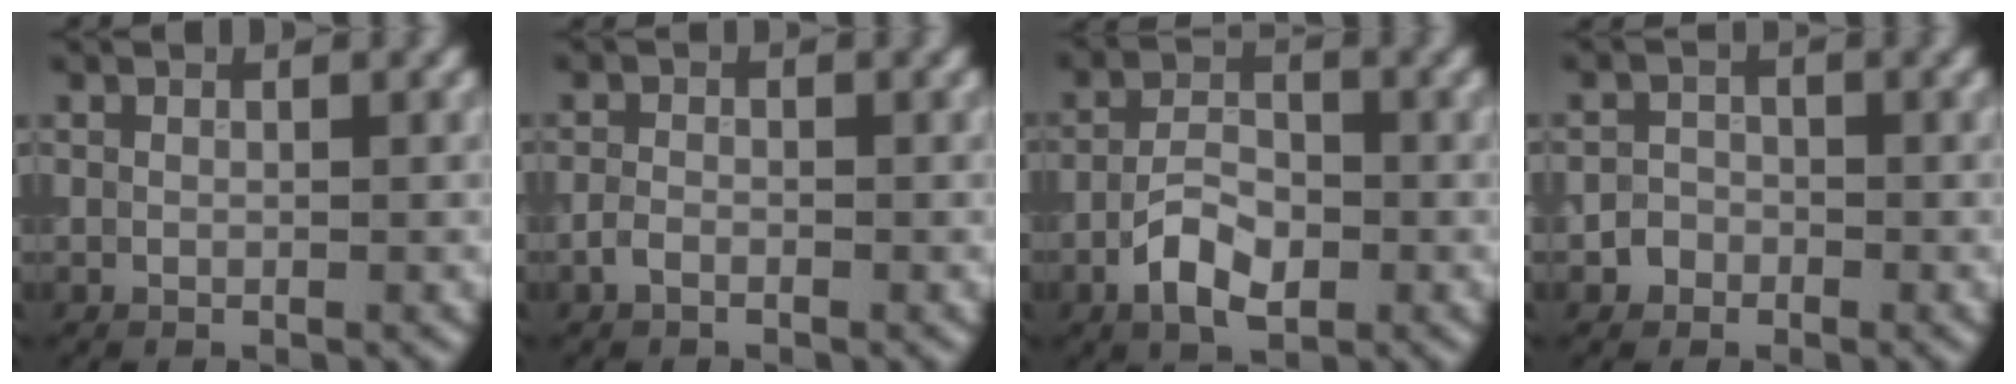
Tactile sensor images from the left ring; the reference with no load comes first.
{"total": 1.2, "force": [-0.8, 0.6, 0.6], "torque": [-0.014, 0.001, -0.021]}
{"total": 4.5, "force": [-2.0, 2.4, 3.3], "torque": [-0.060, 0.004, -0.045]}
{"total": 1.5, "force": [-0.9, 1.3, 0.1], "torque": [0.009, 0.003, -0.020]}